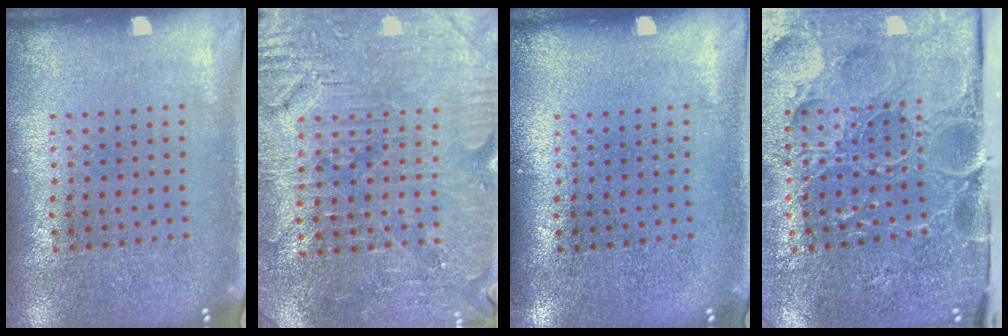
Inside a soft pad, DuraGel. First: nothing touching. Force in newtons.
{"total": 3.4, "press": 3.3, "slide": 0.4}
{"total": 0.0}
{"total": 5.3, "press": 4.2, "slide": 3.2}